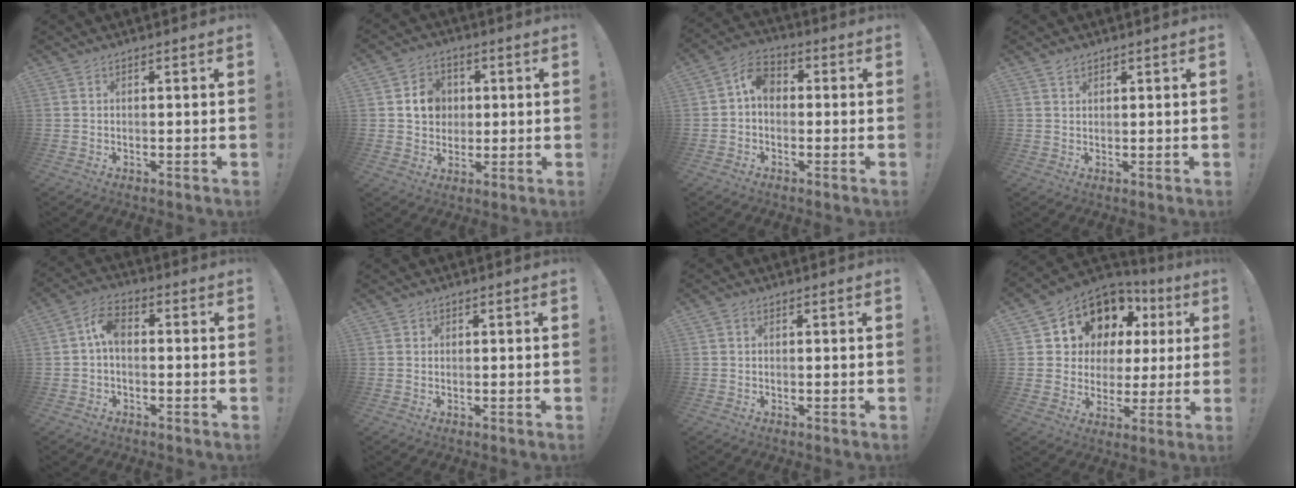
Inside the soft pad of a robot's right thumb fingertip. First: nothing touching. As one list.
[{"total": 8.9, "force": [1.9, 8.1, 3.4], "torque": [-0.039, -0.002, 0.041]}, {"total": 6.9, "force": [0.1, 5.2, 4.5], "torque": [-0.073, 0.015, 0.006]}, {"total": 1.6, "force": [1.3, 0.8, 0.5], "torque": [0.004, -0.009, 0.021]}, {"total": 6.4, "force": [-0.1, 3.9, 5.1], "torque": [-0.093, 0.012, 0.001]}, {"total": 0.7, "force": [0.4, 0.6, -0.1], "torque": [0.006, -0.001, 0.007]}, {"total": 0.5, "force": [0.0, 0.5, 0.1], "torque": [0.003, 0.000, -0.001]}, {"total": 10.8, "force": [6.8, 7.5, 3.6], "torque": [-0.065, -0.058, 0.137]}]